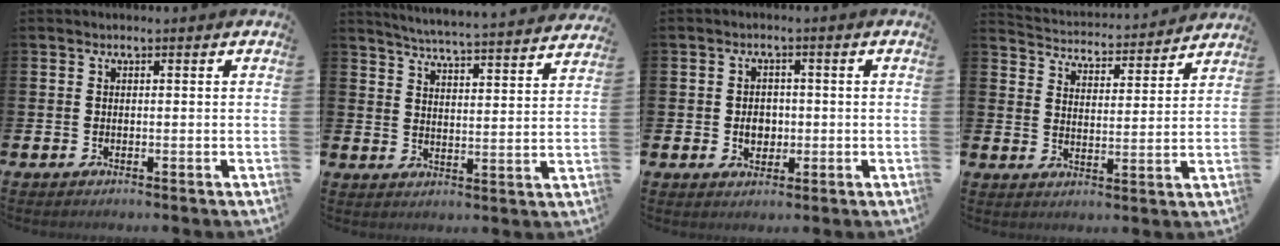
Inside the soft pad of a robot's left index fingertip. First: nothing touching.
{"total": 5.3, "force": [5.2, -0.5, 0.9], "torque": [-0.033, -0.047, 0.087]}
{"total": 3.0, "force": [-0.3, 2.4, 1.7], "torque": [-0.012, -0.003, -0.014]}
{"total": 4.2, "force": [4.1, 0.7, -0.1], "torque": [-0.017, -0.040, 0.066]}